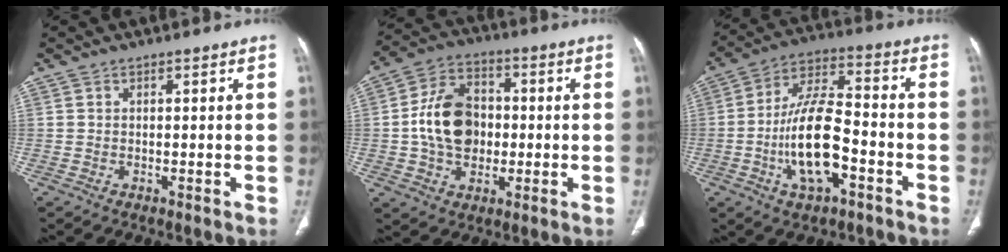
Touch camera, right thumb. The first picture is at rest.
{"total": 13.5, "force": [-0.5, 10.0, 9.0], "torque": [-0.137, 0.022, -0.011]}
{"total": 15.2, "force": [-4.6, 6.6, 12.8], "torque": [-0.228, 0.039, -0.083]}